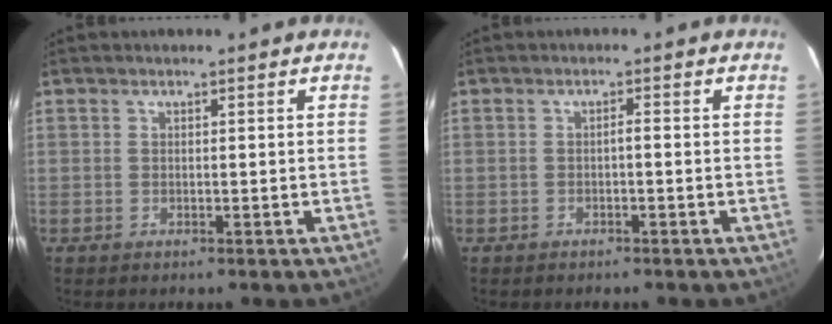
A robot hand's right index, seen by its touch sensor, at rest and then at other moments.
{"total": 0.8, "force": [-0.3, 0.1, 0.8], "torque": [-0.011, 0.003, -0.006]}